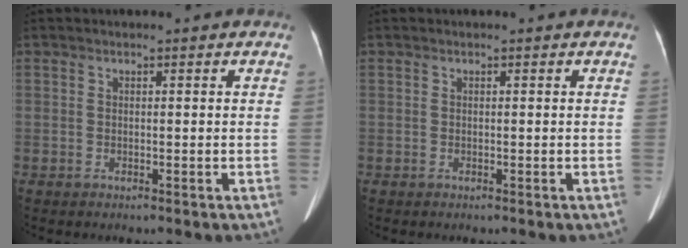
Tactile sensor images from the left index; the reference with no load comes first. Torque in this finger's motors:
{"motor_torque": [-0.13, -0.06, -0.01, -0.01]}